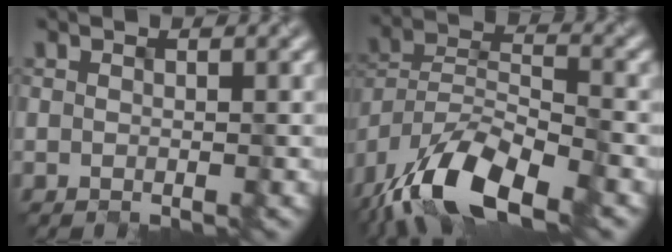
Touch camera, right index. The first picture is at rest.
{"total": 11.8, "force": [-8.8, 4.0, 6.9], "torque": [-0.122, -0.002, -0.164]}